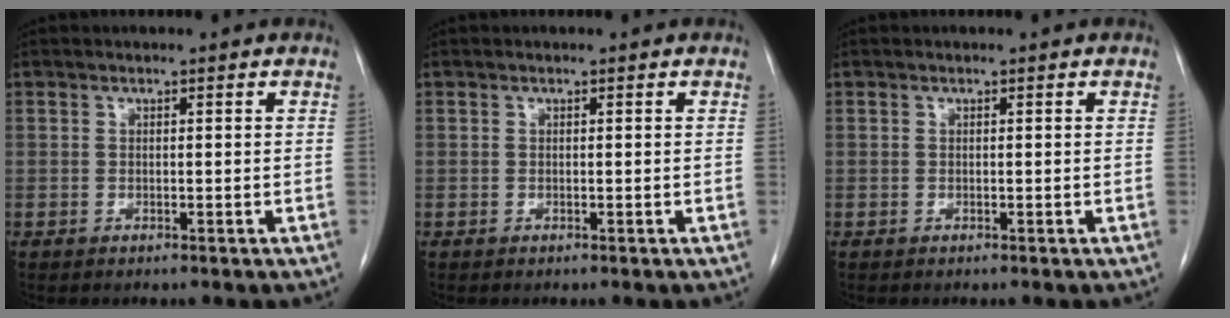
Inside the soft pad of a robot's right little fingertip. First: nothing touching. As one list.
[{"total": 0.0}, {"total": 0.0}]